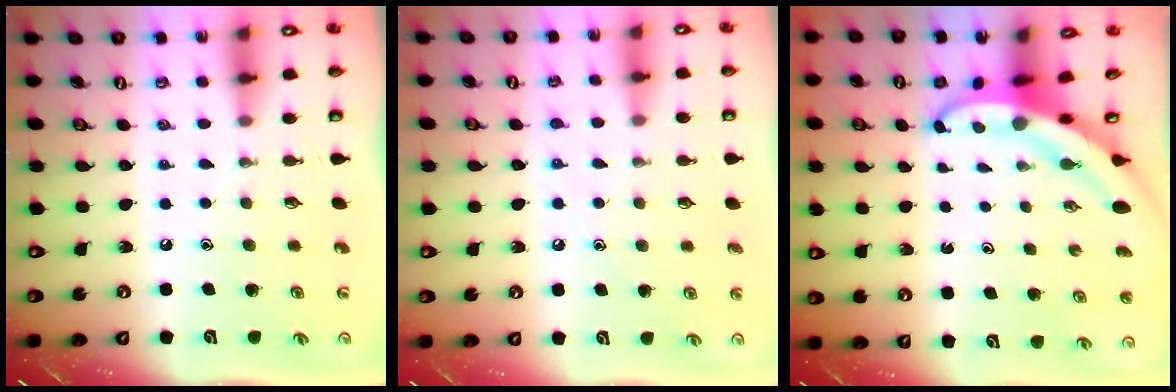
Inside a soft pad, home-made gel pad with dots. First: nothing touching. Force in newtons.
{"total": 4.8, "press": 4.7, "slide": 1.0}
{"total": 4.9, "press": 4.9, "slide": 0.4}